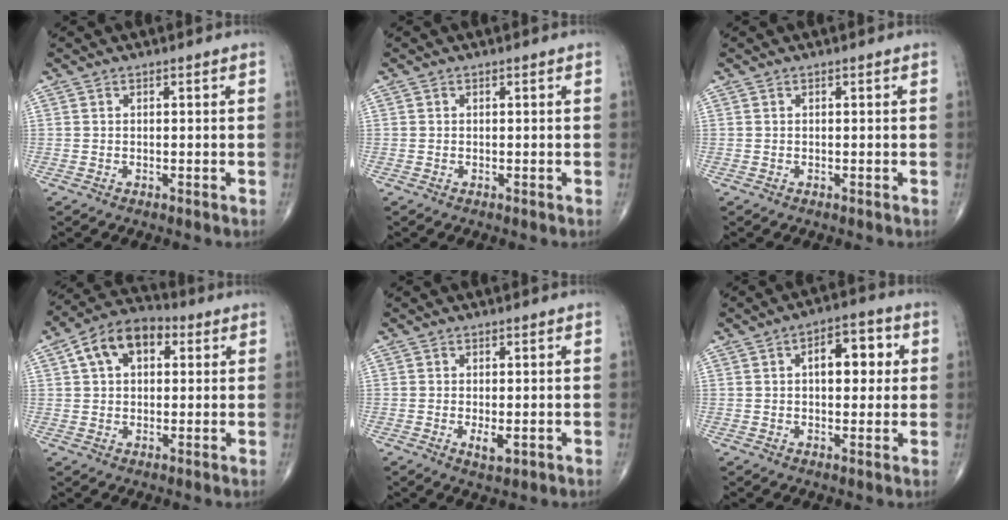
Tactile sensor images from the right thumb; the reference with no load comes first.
{"total": 0.0}
{"total": 0.0}
{"total": 10.9, "force": [3.4, 7.1, 7.6], "torque": [-0.114, 0.022, 0.046]}
{"total": 2.5, "force": [-0.5, 1.0, 2.2], "torque": [-0.036, -0.006, -0.005]}
{"total": 8.9, "force": [1.8, 4.8, 7.3], "torque": [-0.073, 0.013, 0.021]}